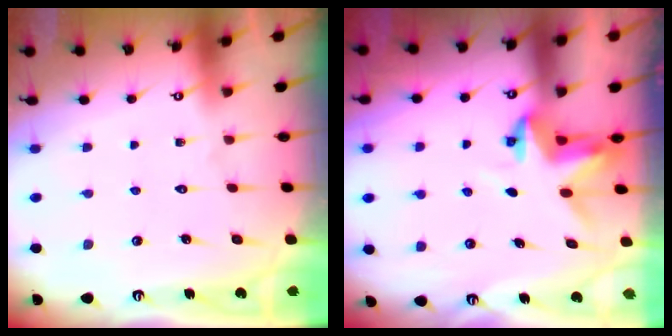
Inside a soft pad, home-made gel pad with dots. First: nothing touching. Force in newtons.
{"total": 3.5, "press": 3.5, "slide": 0.3}